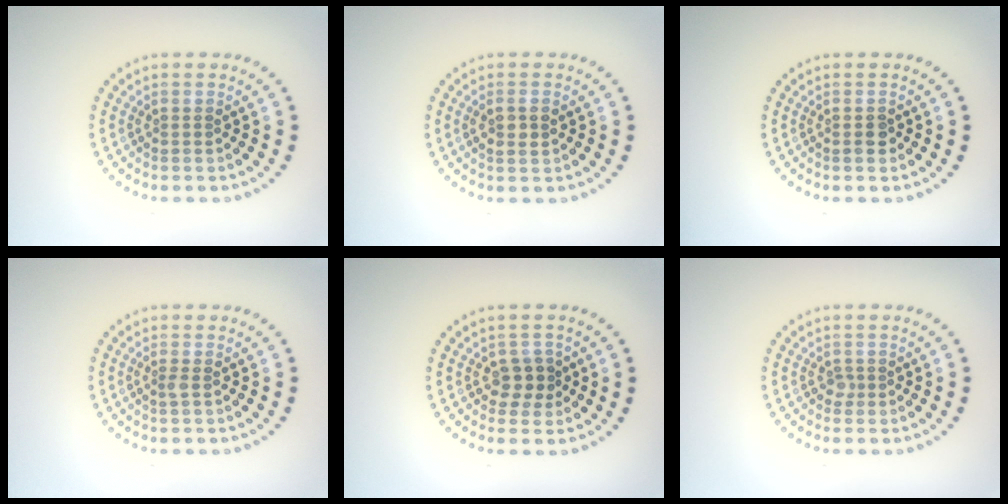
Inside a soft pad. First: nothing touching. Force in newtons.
{"total": 1.7, "press": 1.7, "slide": 0.4}
{"total": 1.2, "press": 1.1, "slide": 0.4}
{"total": 0.6, "press": 0.5, "slide": 0.3}
{"total": 2.1, "press": 1.9, "slide": 0.7}
{"total": 0.8, "press": 0.6, "slide": 0.5}